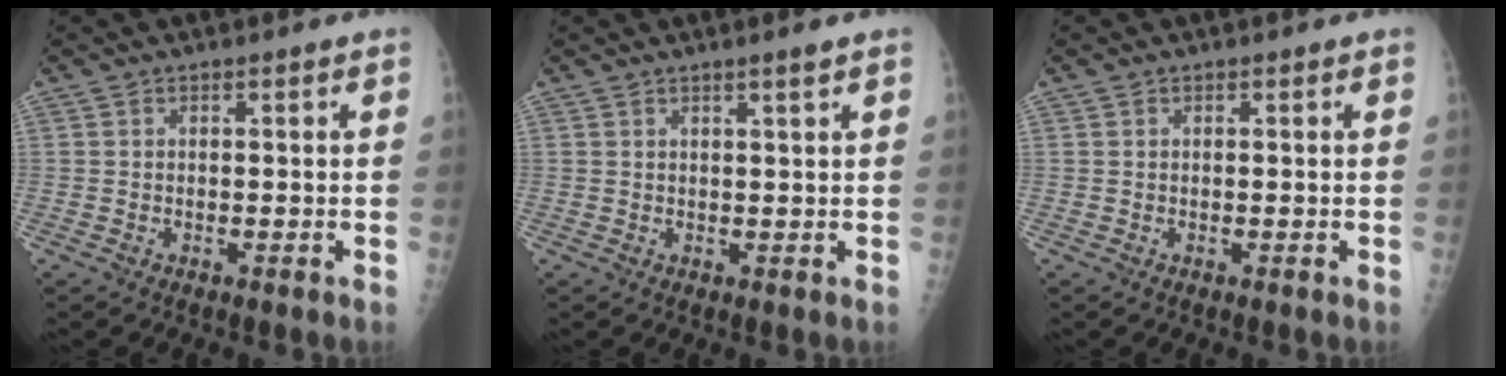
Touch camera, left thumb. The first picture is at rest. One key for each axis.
{"total": 1.8, "fx": 1.2, "fy": -0.4, "fz": 1.3, "tx": -0.021, "ty": -0.009, "tz": 0.021}
{"total": 0.0}